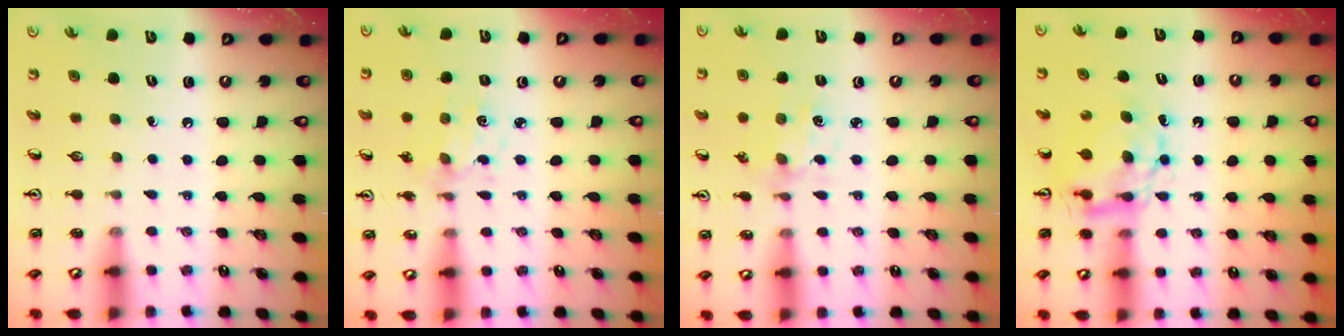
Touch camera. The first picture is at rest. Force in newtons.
{"total": 1.3, "press": 1.3, "slide": 0.1}
{"total": 2.0, "press": 1.9, "slide": 0.4}
{"total": 6.8, "press": 6.8, "slide": 0.2}